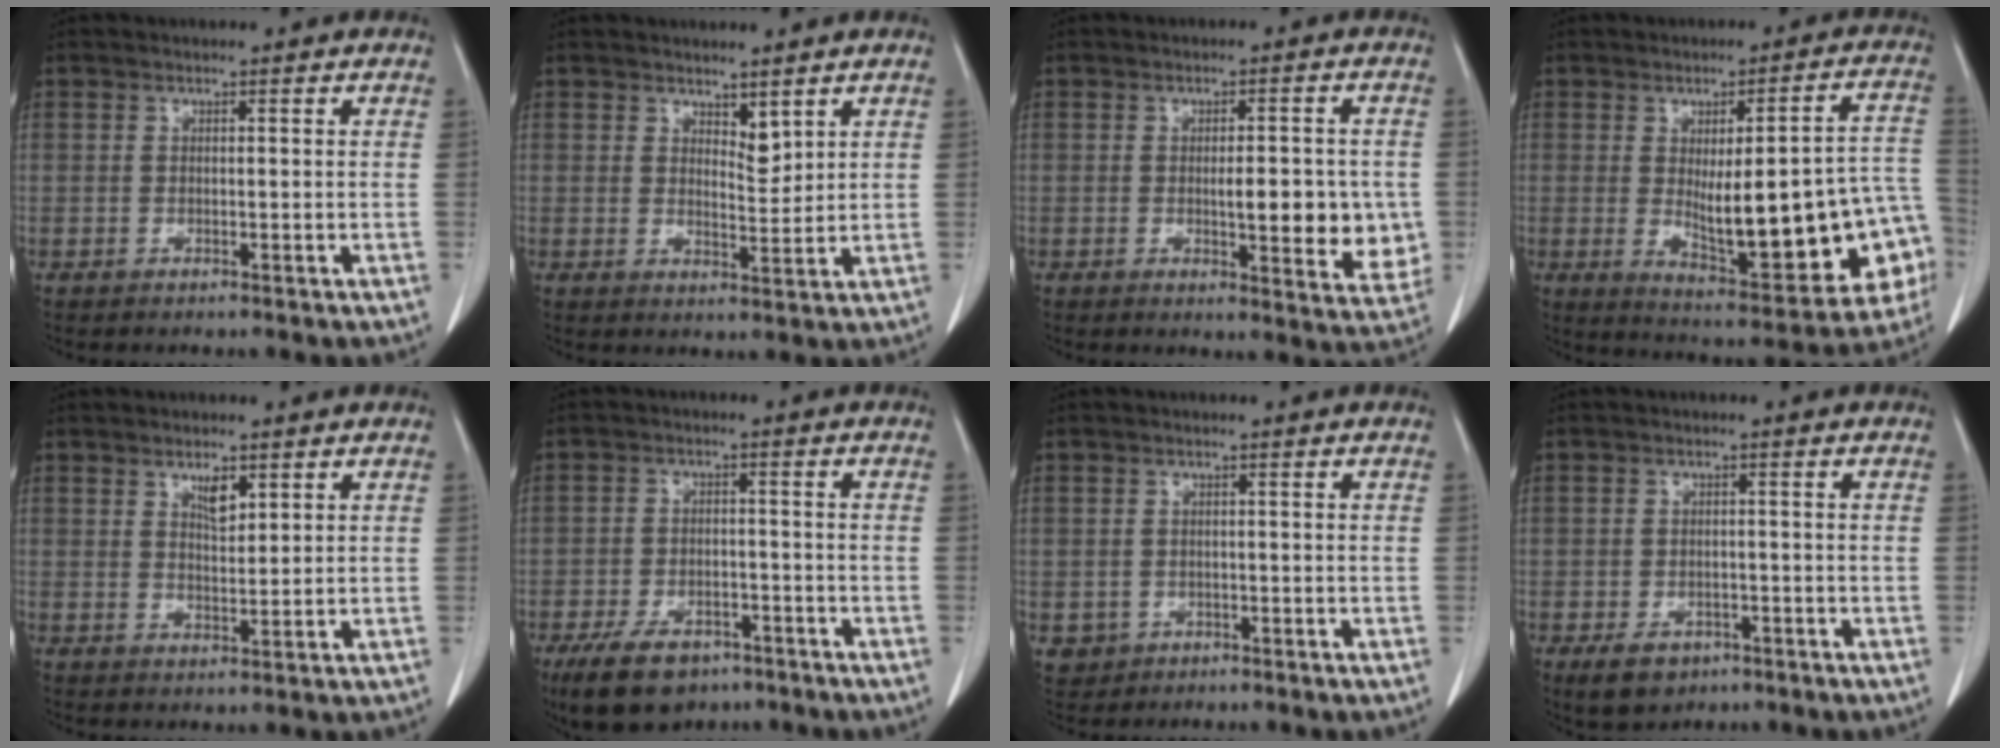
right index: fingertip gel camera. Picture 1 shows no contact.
{"total": 2.9, "force": [2.1, 1.1, 1.6], "torque": [-0.026, -0.009, 0.043]}
{"total": 9.3, "force": [-0.9, 2.8, 8.8], "torque": [-0.104, -0.009, -0.006]}
{"total": 21.0, "force": [-3.1, 5.0, 20.2], "torque": [-0.213, 0.018, -0.012]}
{"total": 3.0, "force": [1.8, 1.1, 2.2], "torque": [-0.040, -0.003, 0.034]}
{"total": 8.8, "force": [-6.0, 4.7, 4.4], "torque": [-0.083, -0.003, -0.095]}
{"total": 2.9, "force": [-0.9, 2.8, 0.3], "torque": [0.000, 0.006, -0.010]}
{"total": 4.6, "force": [-2.6, 3.3, 1.9], "torque": [-0.033, 0.000, -0.031]}